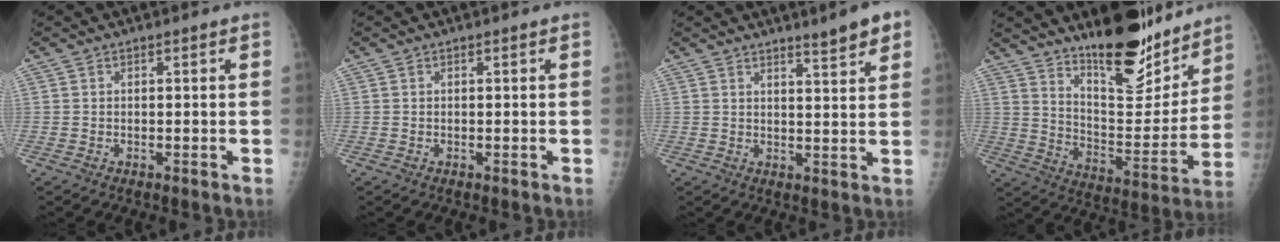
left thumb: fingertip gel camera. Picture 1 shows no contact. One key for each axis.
{"total": 0.0}
{"total": 5.7, "fx": 4.1, "fy": 0.5, "fz": 4.0, "tx": -0.050, "ty": -0.026, "tz": 0.056}
{"total": 18.8, "fx": 14.8, "fy": 6.1, "fz": 9.8, "tx": -0.102, "ty": -0.116, "tz": 0.238}